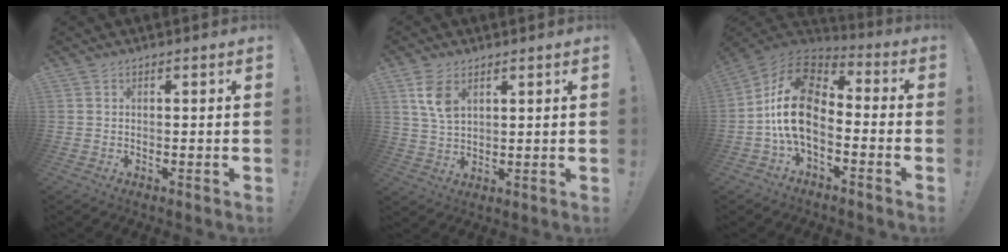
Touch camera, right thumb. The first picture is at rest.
{"total": 7.3, "force": [3.6, 4.2, 4.8], "torque": [-0.086, -0.014, 0.065]}
{"total": 17.0, "force": [-1.4, 10.6, 13.2], "torque": [-0.244, 0.017, -0.020]}